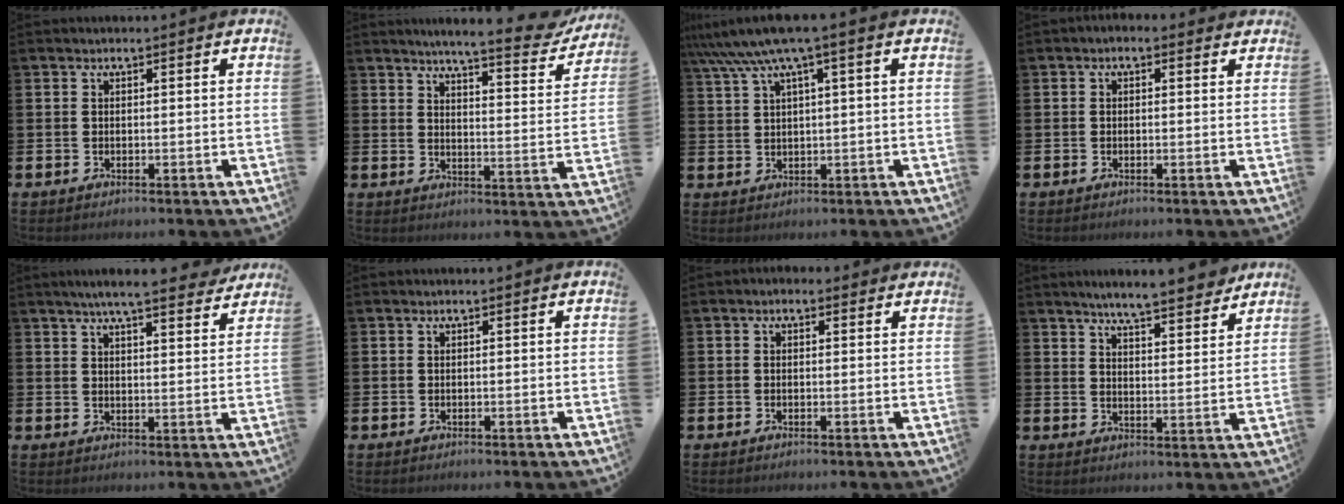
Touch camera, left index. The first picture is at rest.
{"total": 6.1, "force": [5.7, 0.3, 2.4], "torque": [-0.042, -0.044, 0.087]}
{"total": 6.0, "force": [3.4, 0.4, 4.9], "torque": [-0.114, -0.007, 0.057]}
{"total": 0.7, "force": [-0.1, 0.6, 0.4], "torque": [-0.006, 0.006, -0.005]}
{"total": 6.3, "force": [5.9, 0.3, 2.3], "torque": [-0.036, -0.032, 0.099]}
{"total": 0.0}
{"total": 0.7, "force": [0.2, 0.6, 0.3], "torque": [-0.004, 0.009, 0.002]}
{"total": 6.9, "force": [6.6, 0.3, 1.9], "torque": [-0.040, -0.042, 0.113]}